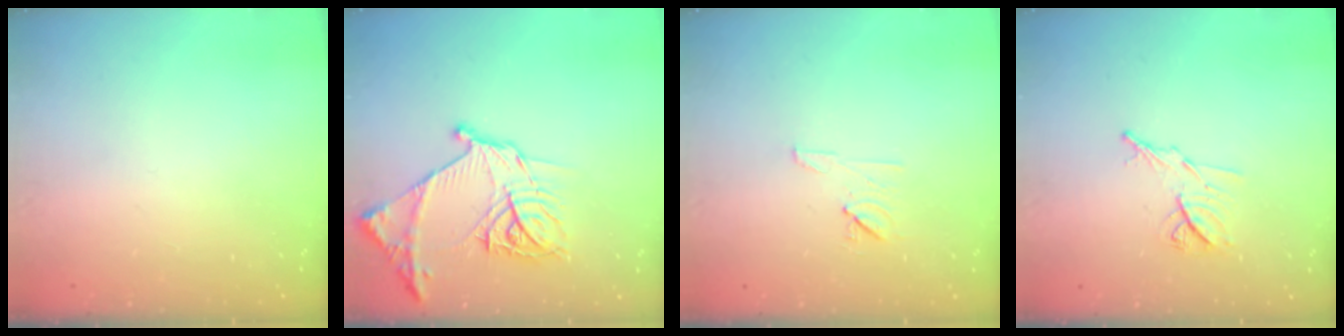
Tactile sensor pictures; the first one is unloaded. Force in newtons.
{"total": 18.4, "press": 18.3, "slide": 1.9}
{"total": 6.4, "press": 6.4, "slide": 0.6}
{"total": 8.6, "press": 8.6, "slide": 0.7}